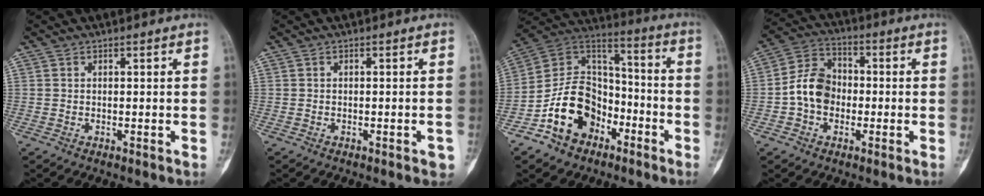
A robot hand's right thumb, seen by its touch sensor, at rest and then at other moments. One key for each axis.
{"total": 2.2, "fx": -1.0, "fy": 0.7, "fz": 1.8, "tx": -0.019, "ty": 0.006, "tz": -0.011}
{"total": 16.8, "fx": -7.8, "fy": 12.2, "fz": 8.6, "tx": -0.114, "ty": 0.086, "tz": -0.140}
{"total": 9.2, "fx": -1.4, "fy": 7.2, "fz": 5.6, "tx": -0.086, "ty": 0.033, "tz": -0.039}